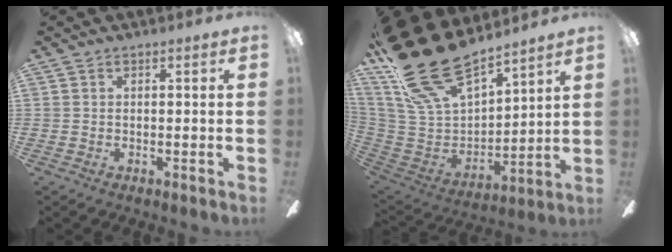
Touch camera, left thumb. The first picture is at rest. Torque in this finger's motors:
{"motor_torque": [2.26, 2.28, 1.55, -1.22, 0.26]}